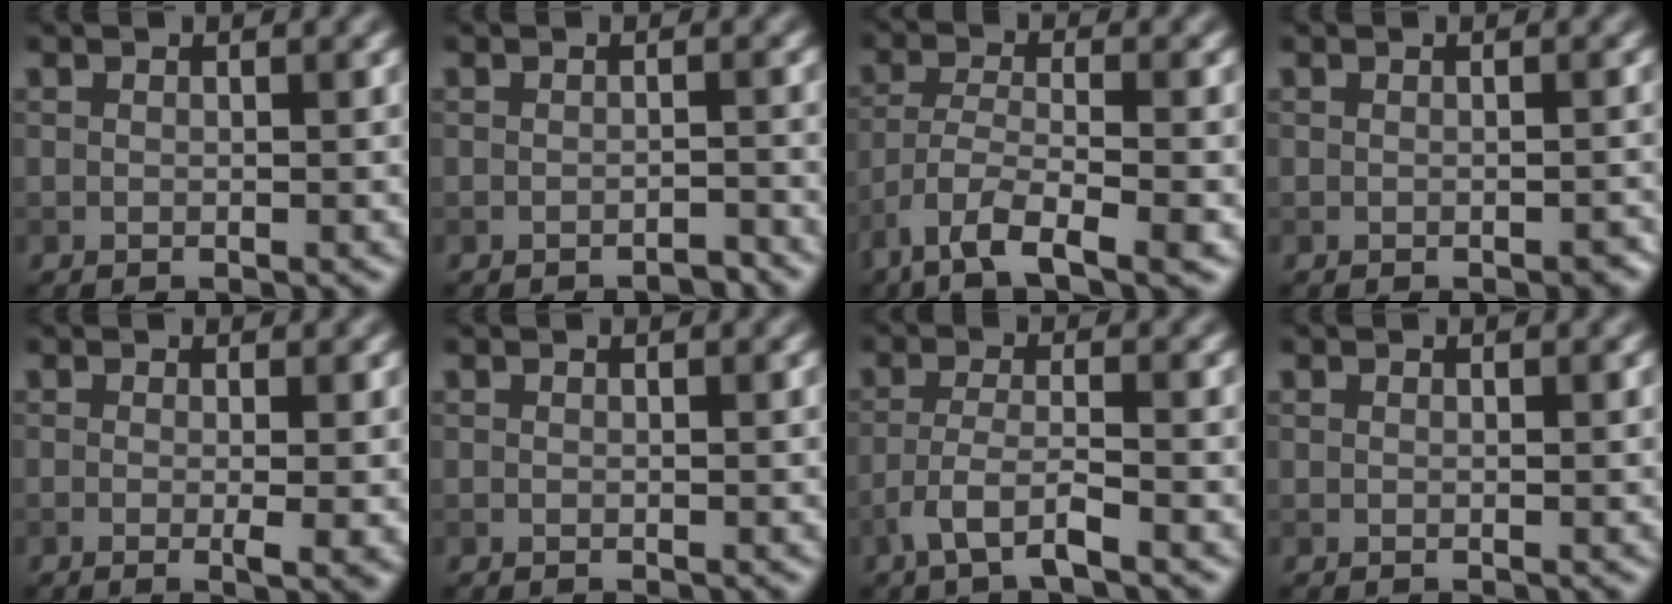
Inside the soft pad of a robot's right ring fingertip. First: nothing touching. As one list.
[{"total": 1.3, "force": [-1.2, 0.1, 0.4], "torque": [0.000, 0.004, -0.021]}, {"total": 7.1, "force": [-4.4, 2.1, 5.1], "torque": [-0.095, -0.005, -0.086]}, {"total": 0.8, "force": [-0.5, 0.3, 0.6], "torque": [-0.008, 0.000, -0.005]}, {"total": 3.1, "force": [-0.2, 0.9, 3.0], "torque": [-0.032, 0.000, -0.007]}, {"total": 0.0}, {"total": 3.3, "force": [-2.0, 0.6, 2.5], "torque": [-0.052, 0.003, -0.046]}, {"total": 0.0}]